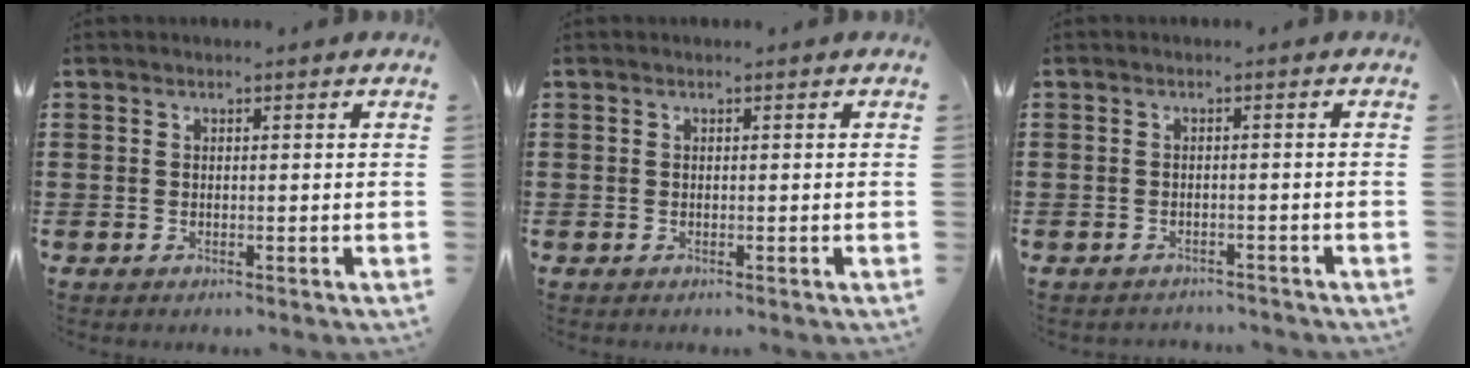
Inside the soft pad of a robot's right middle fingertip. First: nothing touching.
{"total": 0.0}
{"total": 1.1, "force": [-1.1, 0.1, 0.1], "torque": [-0.007, -0.002, -0.023]}